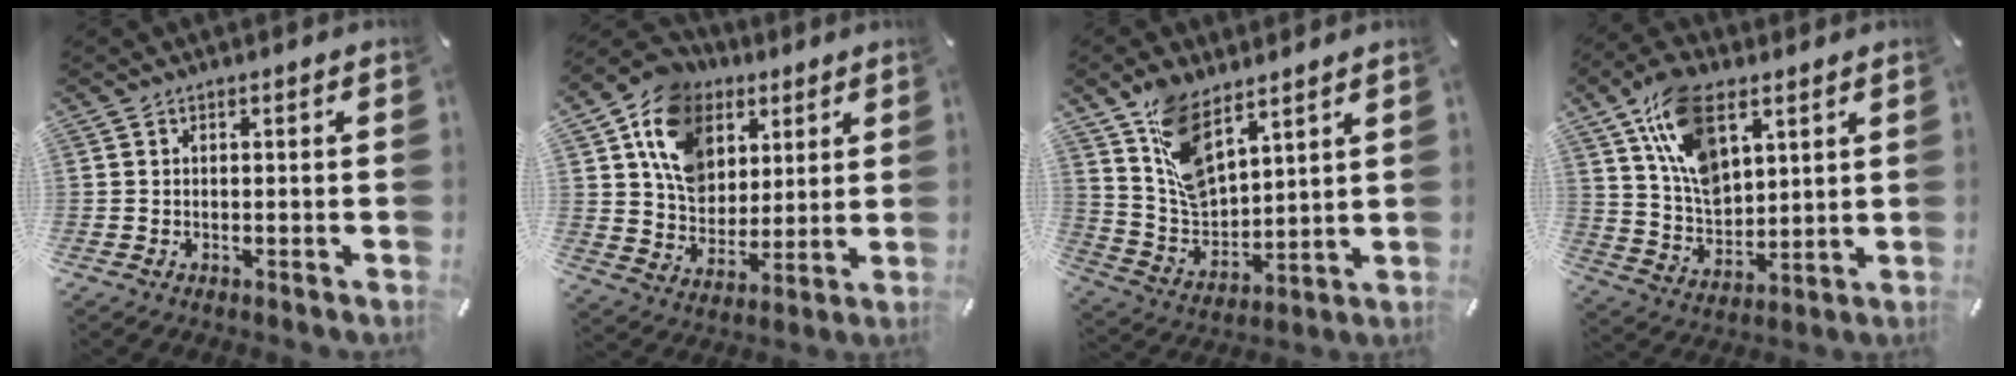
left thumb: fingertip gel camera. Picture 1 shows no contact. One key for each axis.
{"total": 13.7, "fx": 6.1, "fy": 11.1, "fz": 5.1, "tx": -0.099, "ty": -0.028, "tz": 0.119}
{"total": 12.6, "fx": 8.3, "fy": 6.6, "fz": 6.8, "tx": -0.154, "ty": -0.041, "tz": 0.163}
{"total": 15.0, "fx": 7.6, "fy": 8.9, "fz": 9.3, "tx": -0.193, "ty": -0.026, "tz": 0.139}